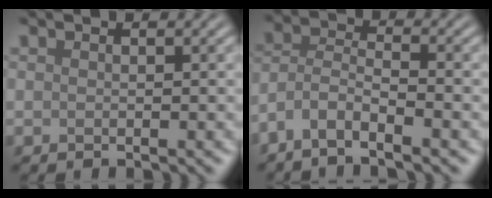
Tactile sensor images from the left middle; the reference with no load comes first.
{"total": 3.9, "force": [-2.9, 0.9, 2.4], "torque": [-0.047, 0.001, -0.066]}